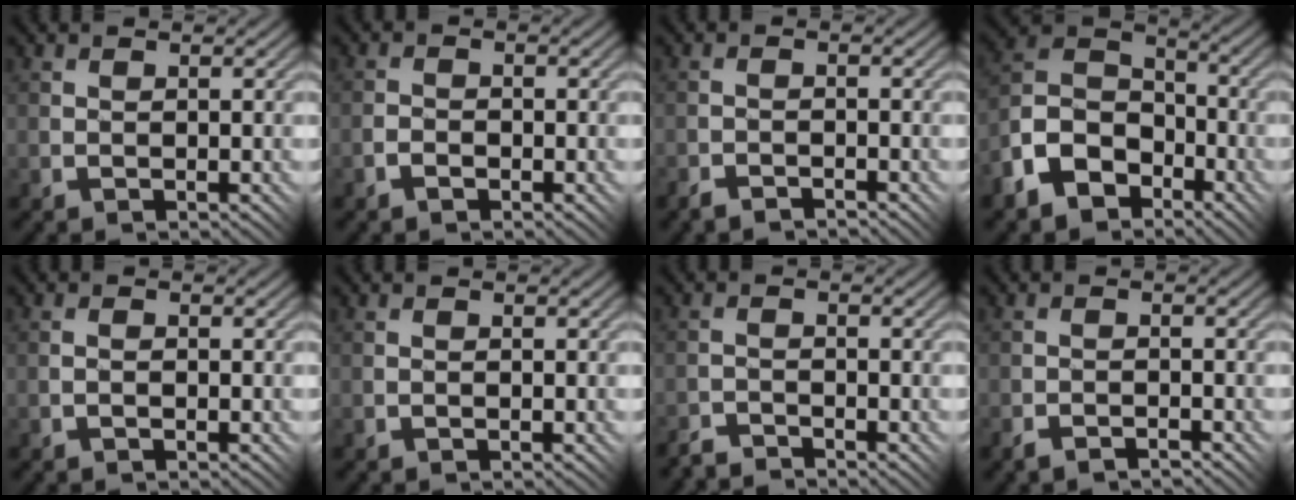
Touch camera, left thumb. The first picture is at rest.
{"total": 1.5, "force": [-1.1, 0.7, 0.6], "torque": [0.003, 0.008, -0.030]}
{"total": 1.7, "force": [-1.7, -0.1, 0.0], "torque": [0.001, 0.008, -0.040]}
{"total": 10.5, "force": [-6.3, 6.8, 5.0], "torque": [-0.134, -0.017, -0.129]}
{"total": 1.0, "force": [-0.4, 0.6, 0.7], "torque": [0.001, 0.007, -0.009]}
{"total": 0.0}
{"total": 2.7, "force": [-2.7, -0.2, -0.1], "torque": [0.003, 0.007, -0.060]}
{"total": 1.6, "force": [-1.6, 0.1, 0.3], "torque": [-0.003, 0.008, -0.035]}